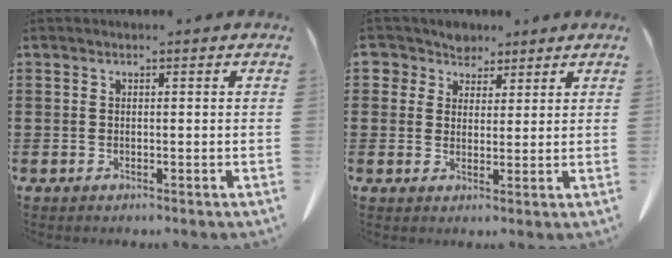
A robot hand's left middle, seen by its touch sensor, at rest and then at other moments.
{"total": 4.2, "force": [3.0, 2.9, 0.5], "torque": [-0.032, 0.004, 0.054]}